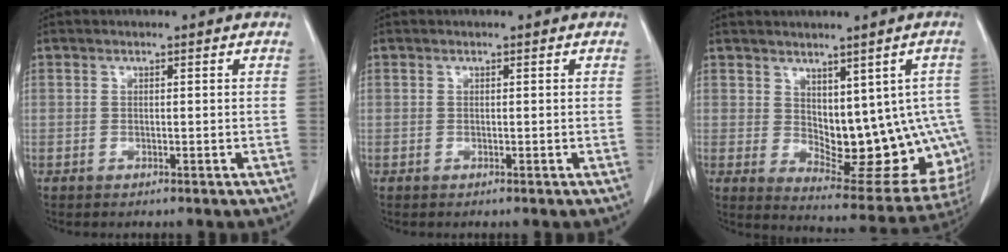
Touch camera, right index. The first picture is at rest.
{"total": 0.0}
{"total": 15.1, "force": [-0.3, 7.8, 12.9], "torque": [-0.129, 0.000, 0.018]}